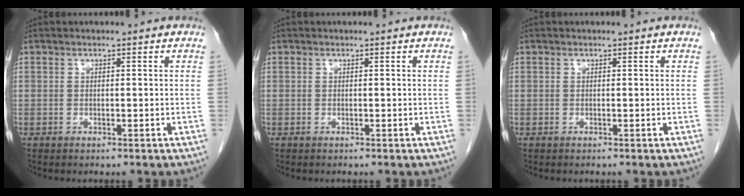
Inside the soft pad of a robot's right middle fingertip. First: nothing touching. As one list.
[{"total": 0.0}, {"total": 0.0}]